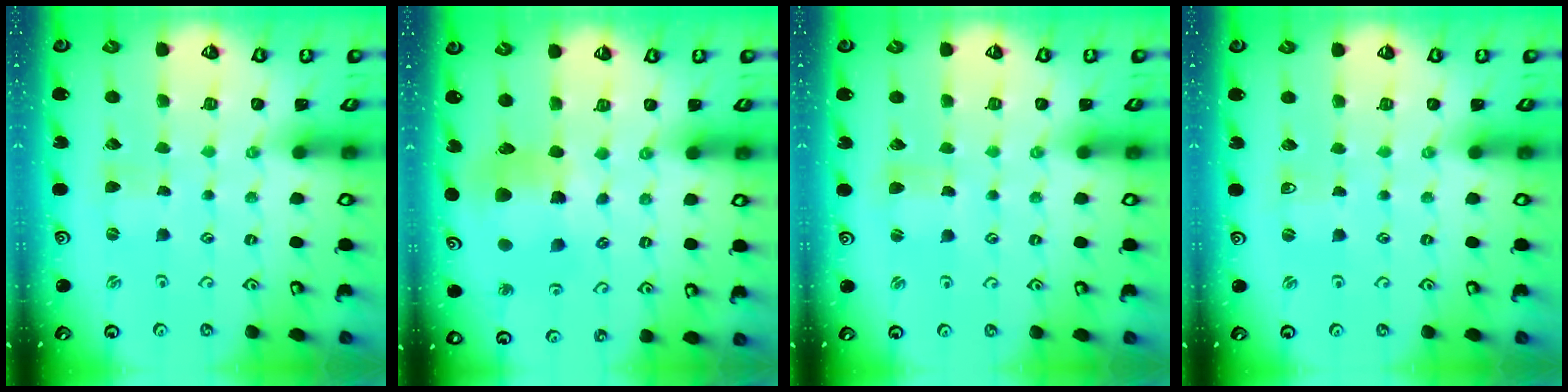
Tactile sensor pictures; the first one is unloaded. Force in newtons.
{"total": 11.0, "press": 10.9, "slide": 1.4}
{"total": 2.2, "press": 2.2, "slide": 0.3}
{"total": 2.3, "press": 2.3, "slide": 0.4}